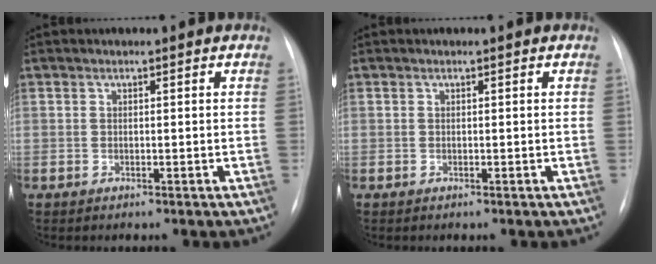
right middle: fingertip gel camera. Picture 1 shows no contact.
{"total": 0.0}